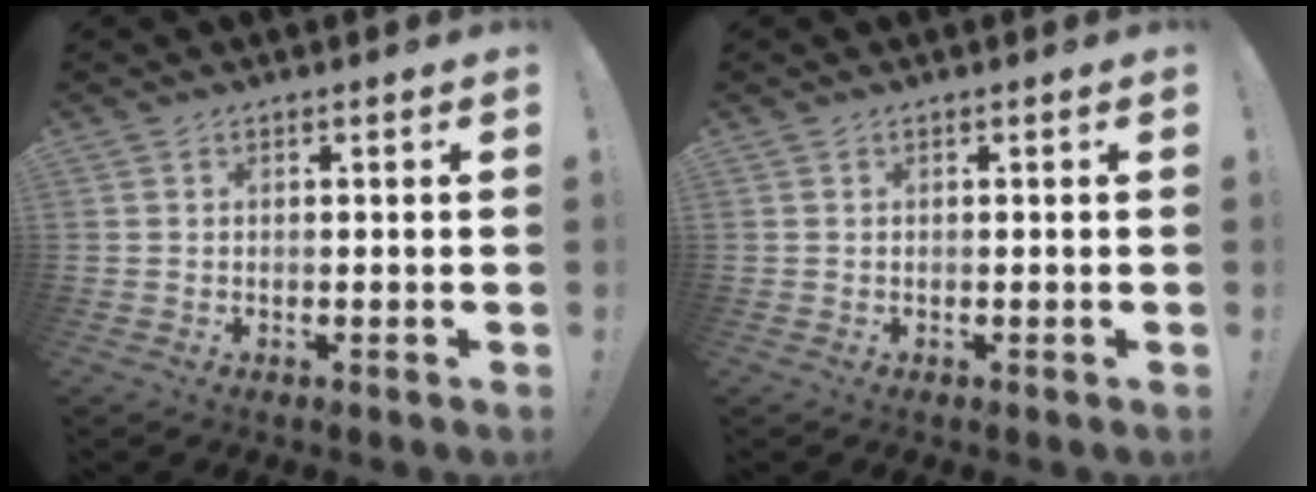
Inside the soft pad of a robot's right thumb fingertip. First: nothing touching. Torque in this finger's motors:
{"motor_torque": [0.09, 0.03, -0.14, 0.08, 0.00]}